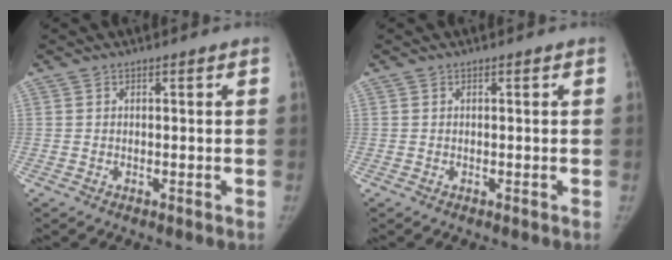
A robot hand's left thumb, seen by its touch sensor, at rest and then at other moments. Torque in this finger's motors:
{"motor_torque": [0.21, 0.19, -0.27, -0.01, 0.02]}